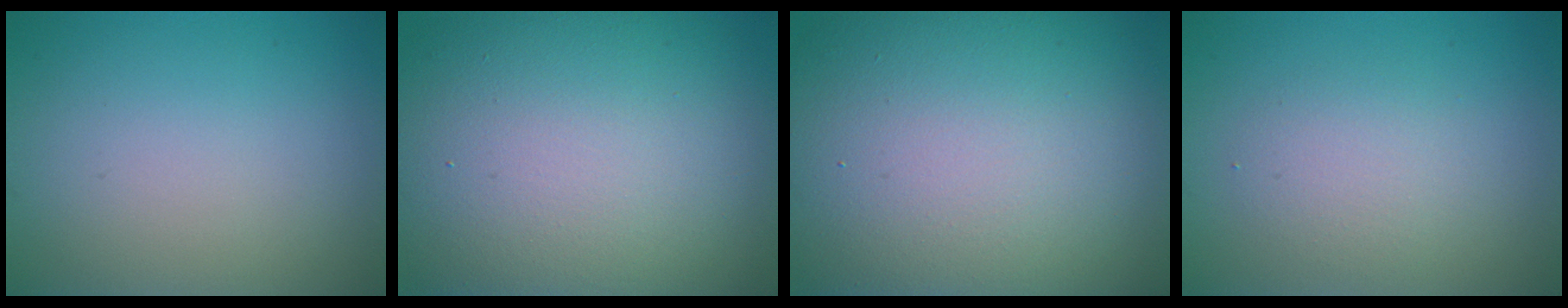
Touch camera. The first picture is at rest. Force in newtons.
{"total": 16.8, "press": 16.8, "slide": 1.4}
{"total": 19.7, "press": 19.6, "slide": 1.3}
{"total": 2.4, "press": 2.4, "slide": 0.3}